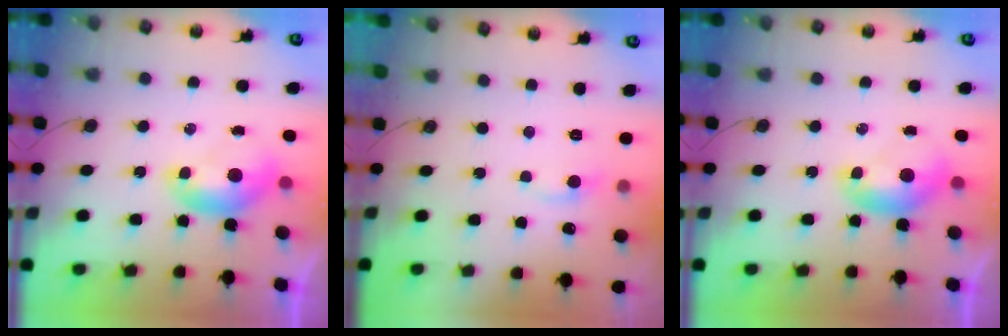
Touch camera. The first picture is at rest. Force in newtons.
{"total": 0.0}
{"total": 0.0}